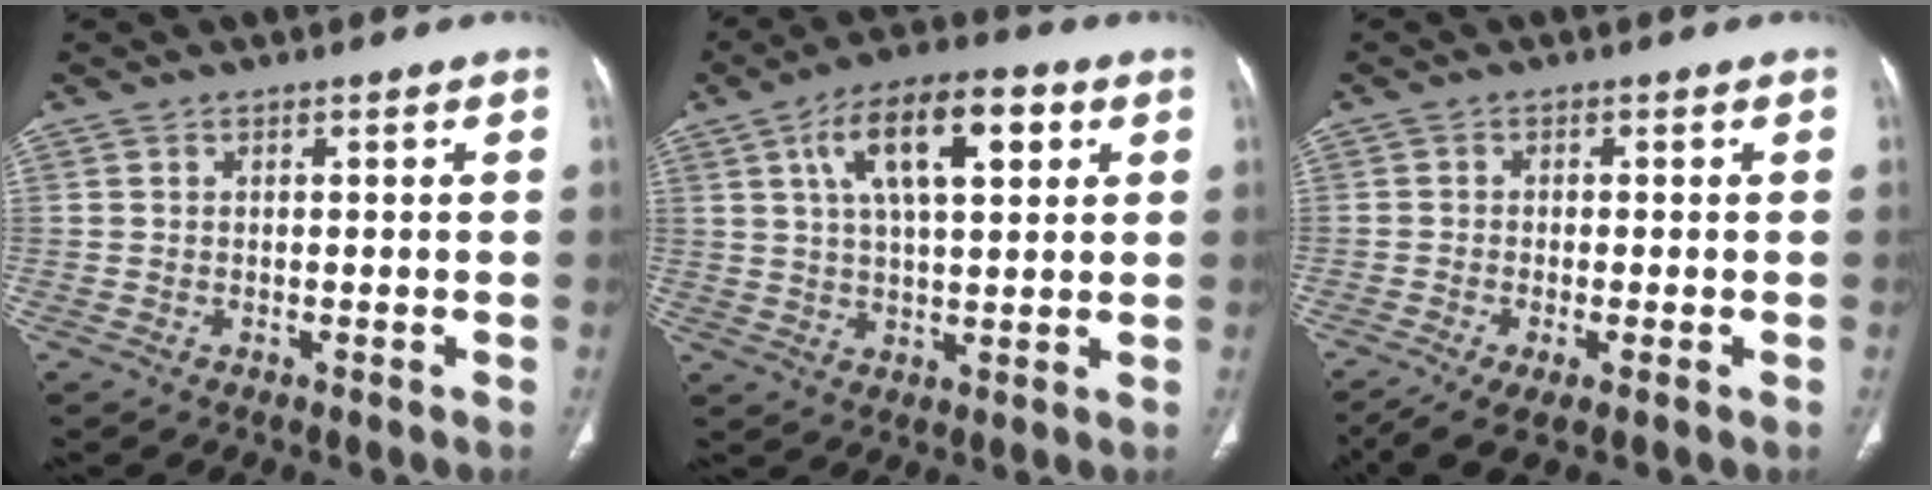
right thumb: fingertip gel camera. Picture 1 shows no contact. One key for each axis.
{"total": 14.6, "fx": 5.4, "fy": 6.1, "fz": 12.1, "tx": -0.187, "ty": 0.003, "tz": 0.086}
{"total": 6.3, "fx": -3.5, "fy": 1.6, "fz": 5.0, "tx": -0.098, "ty": -0.005, "tz": -0.064}